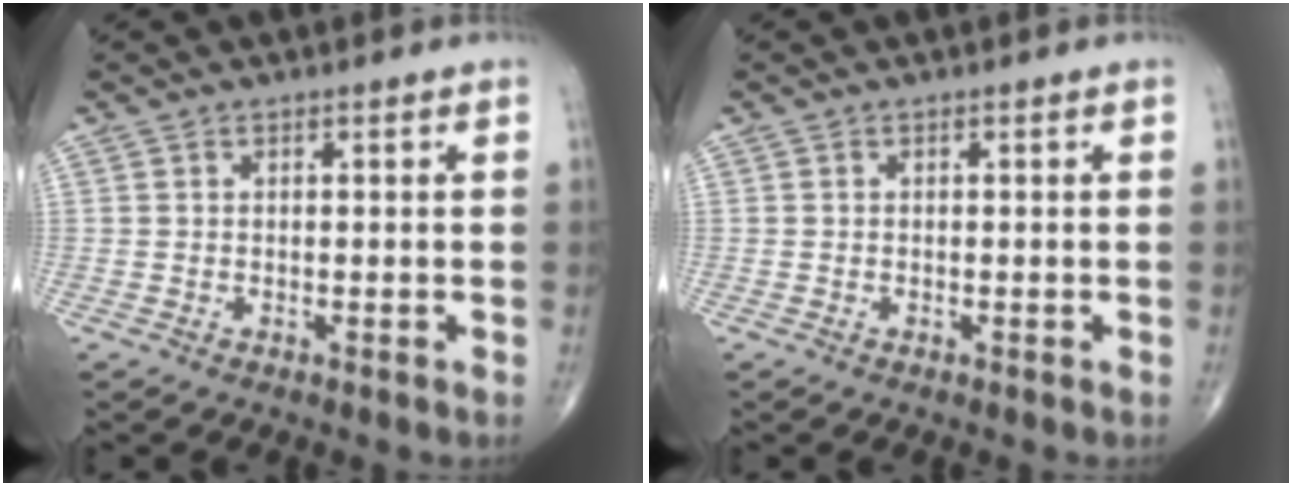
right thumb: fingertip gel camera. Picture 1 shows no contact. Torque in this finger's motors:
{"motor_torque": [0.81, 0.60, -0.16, -0.08, -0.04]}